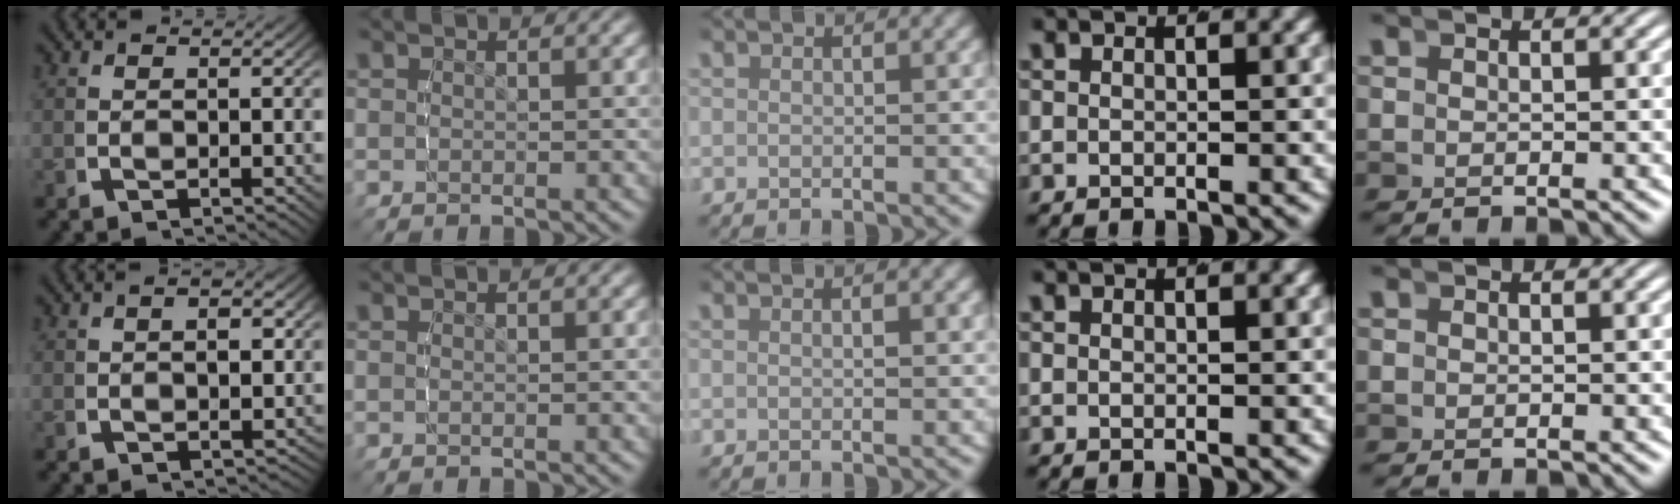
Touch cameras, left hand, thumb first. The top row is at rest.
{"thumb": {"total": 1.6, "force": [-0.2, 1.0, 1.3], "torque": [-0.016, 0.000, -0.002]}, "middle": {"total": 0.6, "force": [0.2, 0.0, 0.5], "torque": [-0.007, 0.001, 0.002]}, "ring": {"total": 0.6, "force": [0.5, -0.1, 0.3], "torque": [0.001, 0.003, 0.006]}}